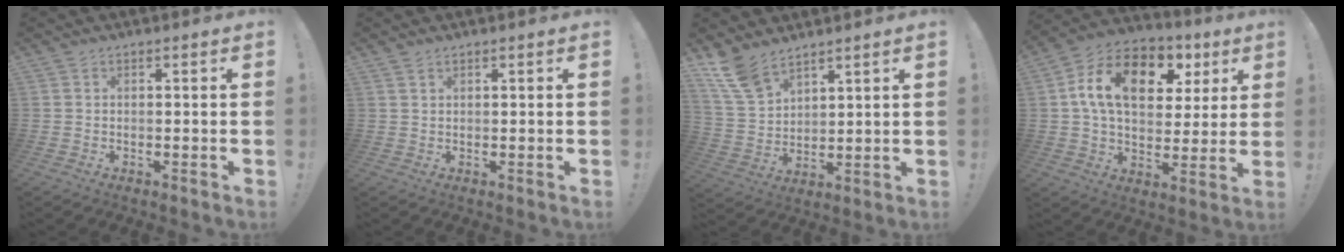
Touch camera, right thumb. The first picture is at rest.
{"total": 1.2, "force": [1.0, 0.5, 0.5], "torque": [-0.003, -0.005, 0.018]}
{"total": 10.8, "force": [8.3, 5.1, 4.6], "torque": [-0.101, -0.040, 0.165]}
{"total": 17.6, "force": [5.9, 11.7, 11.8], "torque": [-0.183, -0.009, 0.104]}